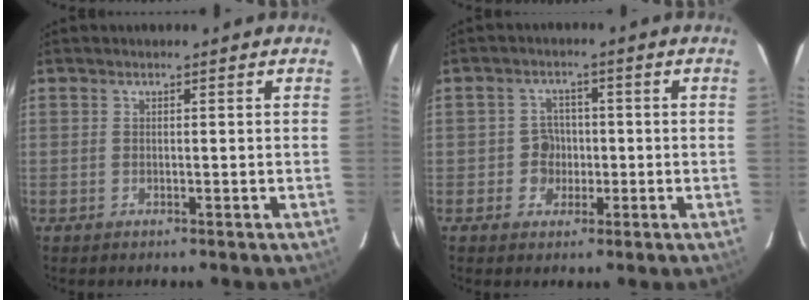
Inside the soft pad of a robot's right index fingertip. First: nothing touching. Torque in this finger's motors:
{"motor_torque": [0.17, 0.11, 0.05, 0.02]}